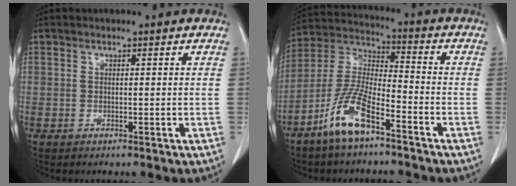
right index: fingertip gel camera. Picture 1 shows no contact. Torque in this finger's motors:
{"motor_torque": [1.08, -1.06, 0.33, 0.20]}